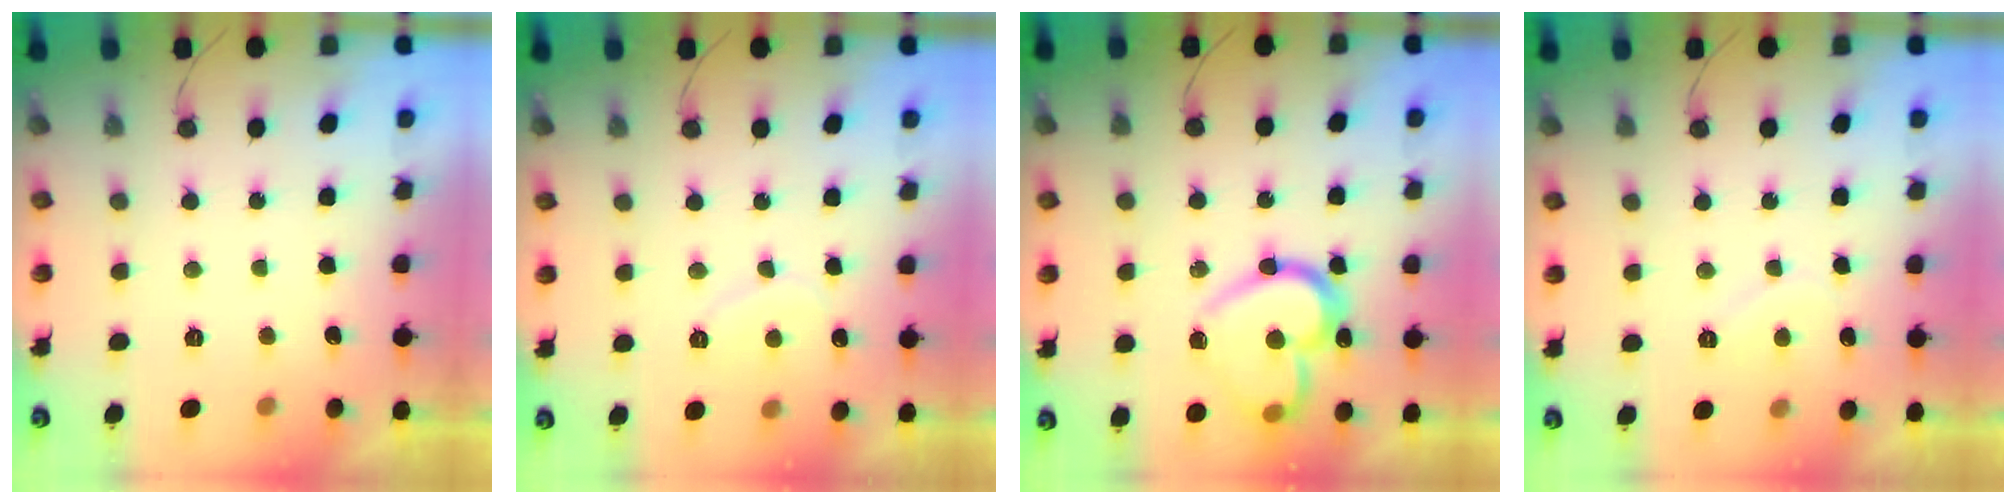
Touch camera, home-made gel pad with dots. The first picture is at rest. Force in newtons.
{"total": 7.3, "press": 7.3, "slide": 0.5}
{"total": 19.9, "press": 19.8, "slide": 1.8}
{"total": 5.7, "press": 5.7, "slide": 0.5}